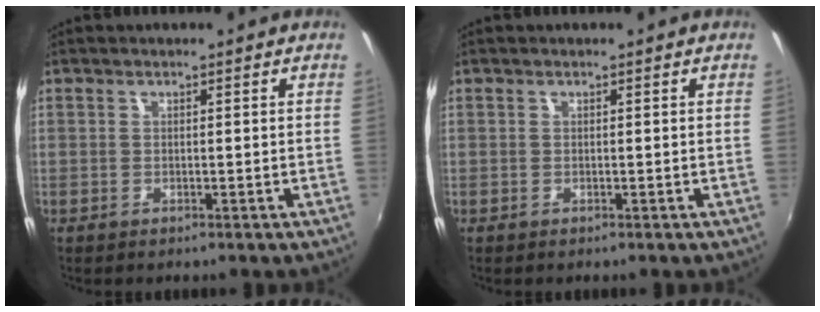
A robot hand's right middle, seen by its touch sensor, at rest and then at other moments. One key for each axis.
{"total": 0.0}